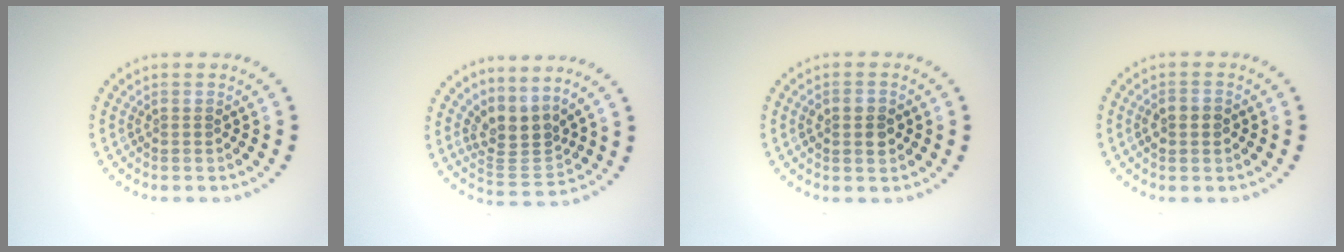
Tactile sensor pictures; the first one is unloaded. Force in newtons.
{"total": 3.3, "press": 2.4, "slide": 2.3}
{"total": 2.8, "press": 2.8, "slide": 0.1}
{"total": 2.3, "press": 2.3, "slide": 0.2}